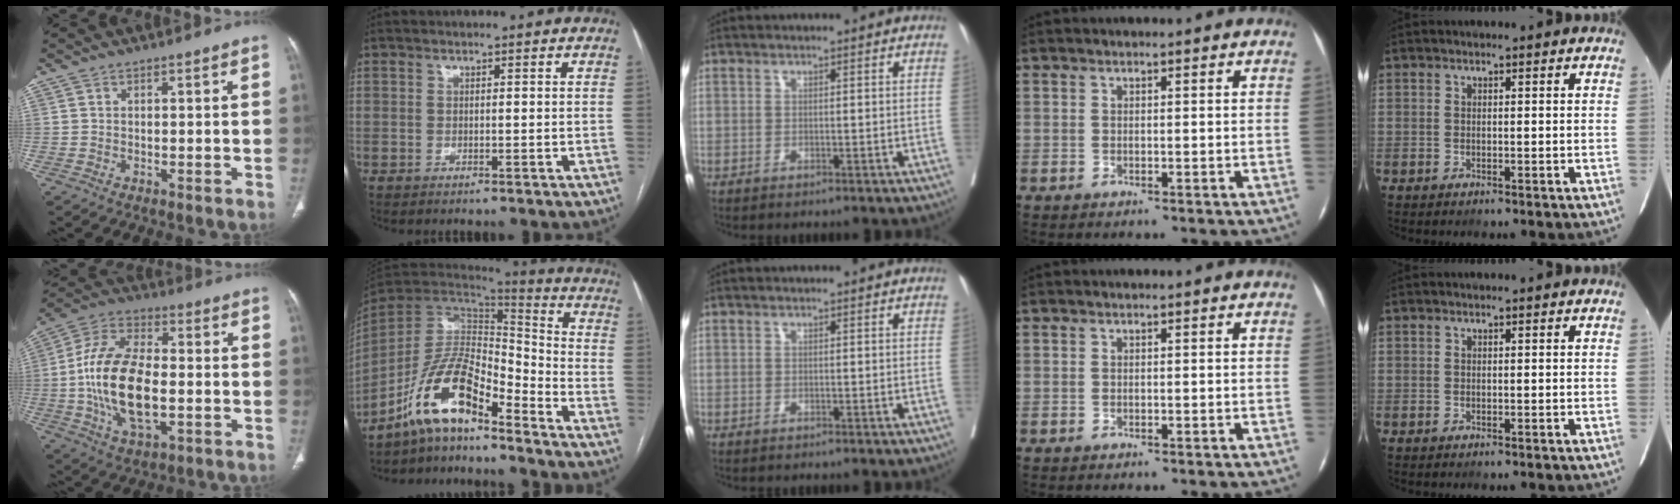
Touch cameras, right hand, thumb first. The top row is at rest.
{"thumb": {"total": 18.2, "force": [-2.3, 9.3, 15.5], "torque": [-0.297, 0.016, -0.041]}, "index": {"total": 12.2, "force": [-9.0, 3.1, 7.6], "torque": [-0.150, 0.024, -0.166]}}